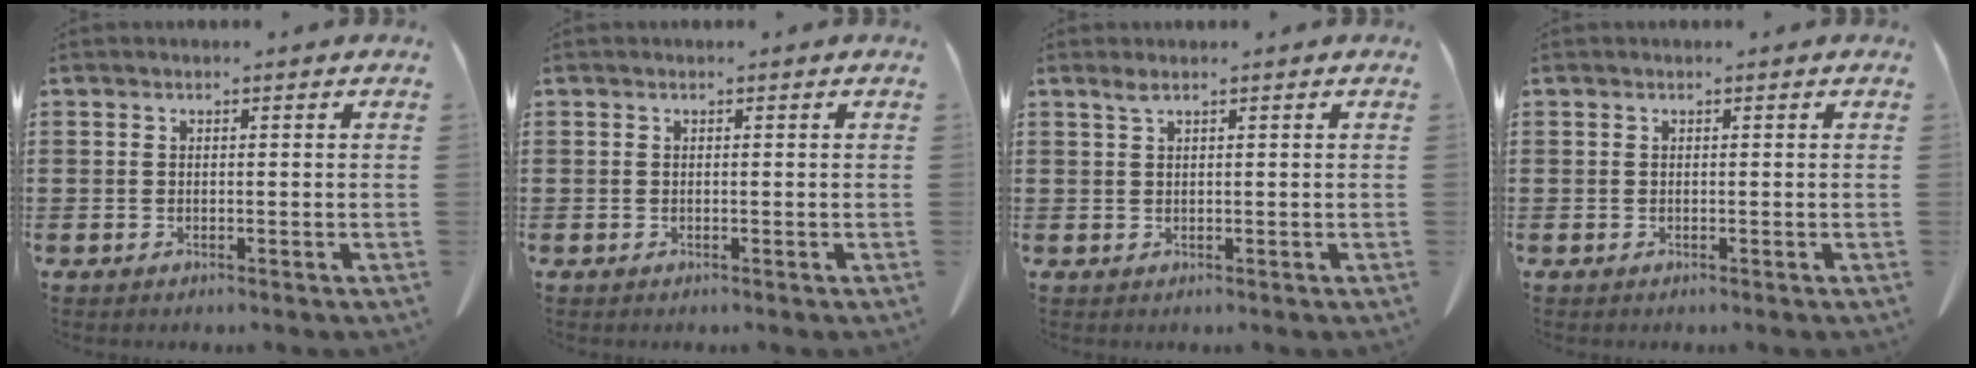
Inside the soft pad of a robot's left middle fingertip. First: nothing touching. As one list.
[{"total": 0.0}, {"total": 1.2, "force": [0.7, 0.1, 1.0], "torque": [-0.021, 0.001, 0.013]}, {"total": 0.0}]